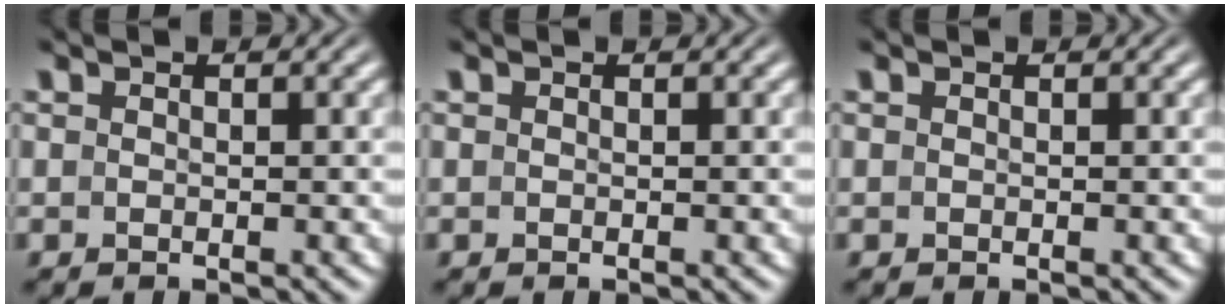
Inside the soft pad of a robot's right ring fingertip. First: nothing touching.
{"total": 0.0}
{"total": 0.0}